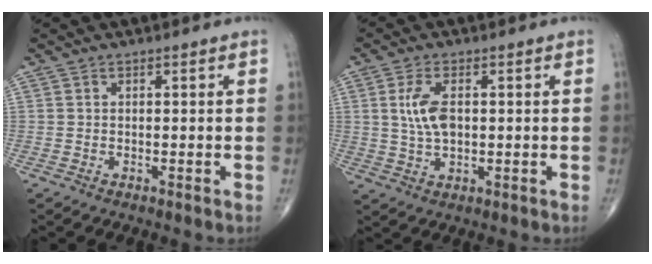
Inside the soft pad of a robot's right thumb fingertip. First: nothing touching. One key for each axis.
{"total": 6.4, "fx": 0.9, "fy": 3.3, "fz": 5.4, "tx": -0.111, "ty": -0.001, "tz": 0.018}